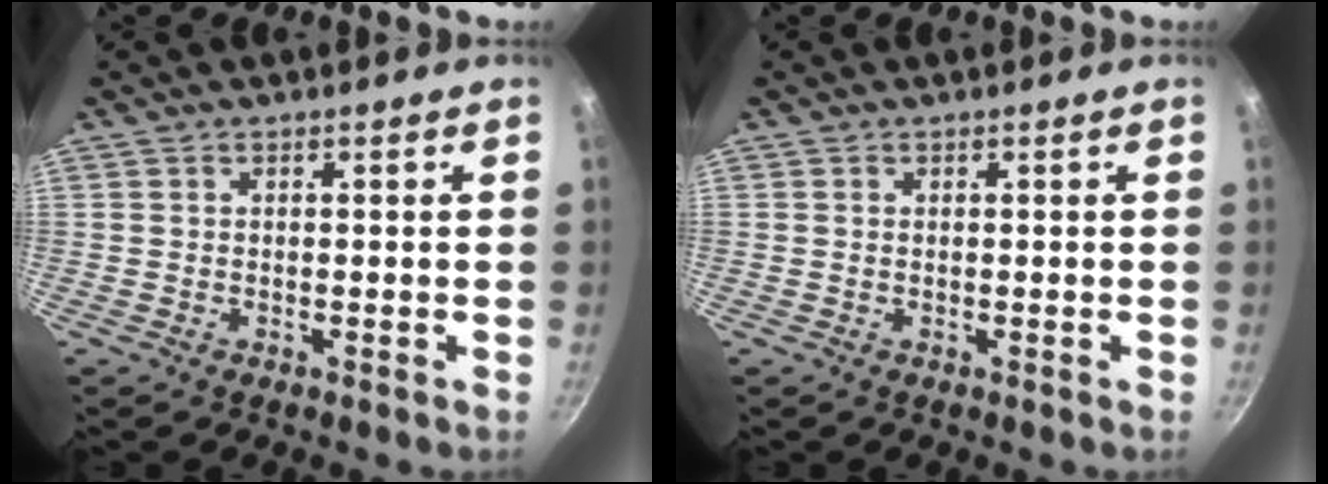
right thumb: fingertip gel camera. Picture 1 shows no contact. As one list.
[{"total": 0.0}]